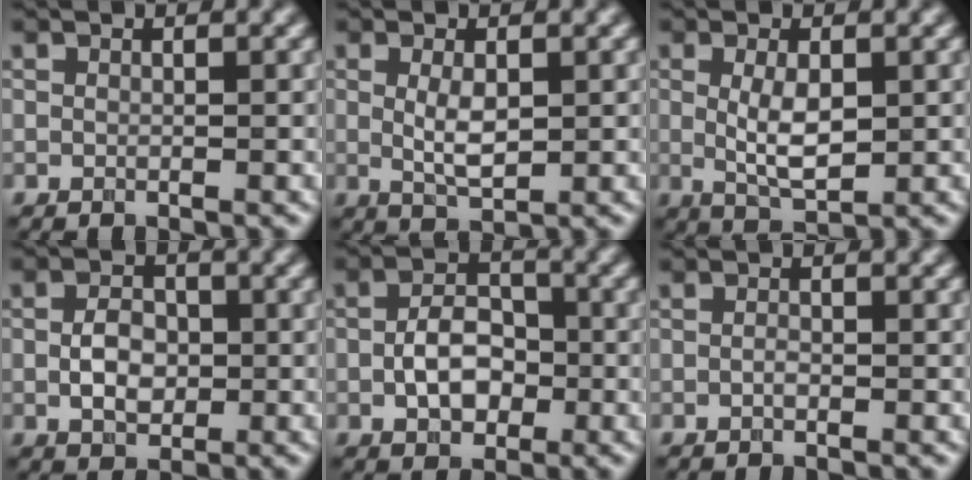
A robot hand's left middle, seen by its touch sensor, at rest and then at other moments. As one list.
[{"total": 2.6, "force": [0.3, 1.0, 2.4], "torque": [-0.051, -0.004, 0.009]}, {"total": 3.5, "force": [0.3, 1.3, 3.2], "torque": [-0.065, -0.004, 0.009]}, {"total": 3.4, "force": [-0.3, 2.3, 2.4], "torque": [-0.047, 0.000, -0.008]}, {"total": 4.3, "force": [-0.8, 2.8, 3.1], "torque": [-0.056, 0.002, -0.015]}, {"total": 0.6, "force": [-0.2, 0.3, 0.5], "torque": [-0.012, 0.000, -0.004]}]